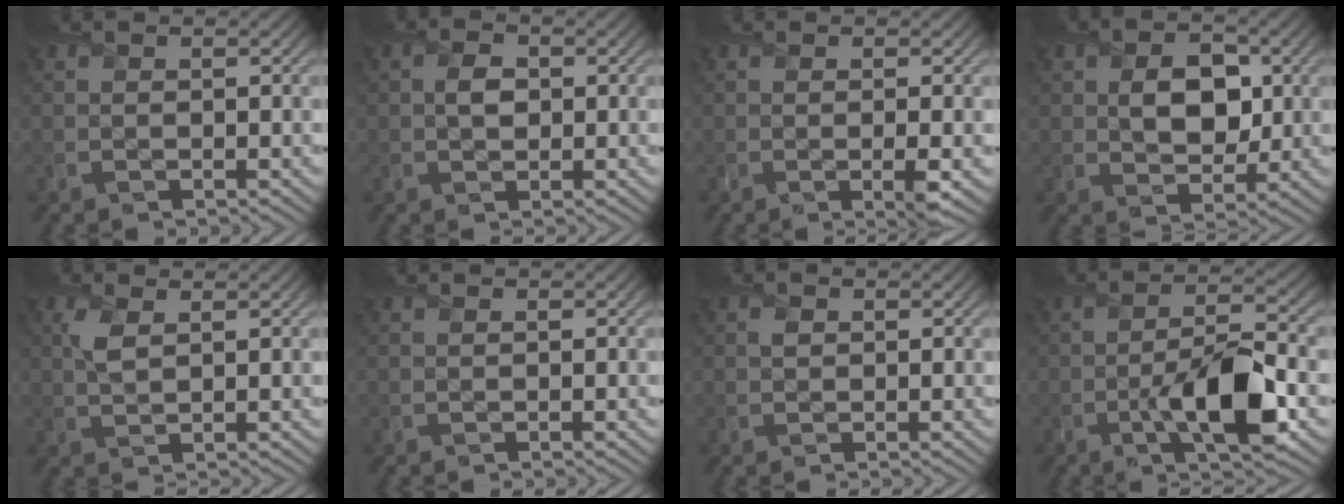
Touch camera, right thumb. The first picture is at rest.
{"total": 2.2, "force": [0.1, 1.6, 1.4], "torque": [-0.033, 0.000, -0.002]}
{"total": 1.8, "force": [-0.4, 0.3, 1.8], "torque": [-0.033, -0.004, -0.009]}
{"total": 6.2, "force": [0.7, 4.3, 4.4], "torque": [-0.077, -0.004, 0.004]}
{"total": 2.5, "force": [1.1, 1.1, 2.0], "torque": [-0.054, 0.005, 0.024]}
{"total": 0.0}
{"total": 0.7, "force": [0.1, 0.7, 0.3], "torque": [-0.008, -0.002, 0.001]}
{"total": 9.7, "force": [-3.4, 3.2, 8.5], "torque": [-0.143, 0.001, -0.065]}